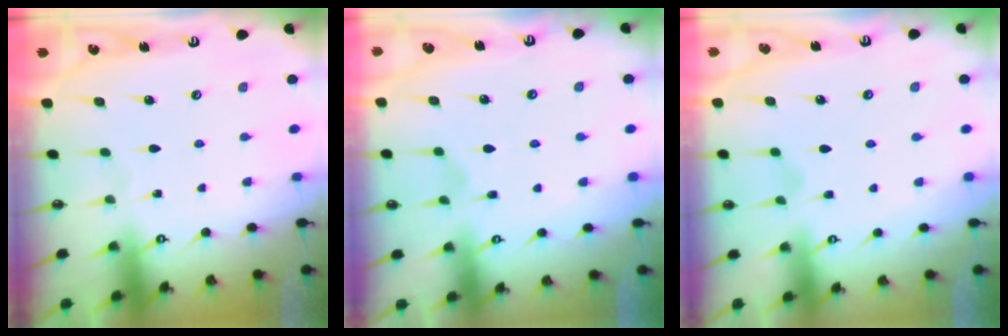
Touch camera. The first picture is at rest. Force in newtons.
{"total": 2.4, "press": 2.1, "slide": 1.2}
{"total": 1.2, "press": 0.3, "slide": 1.1}